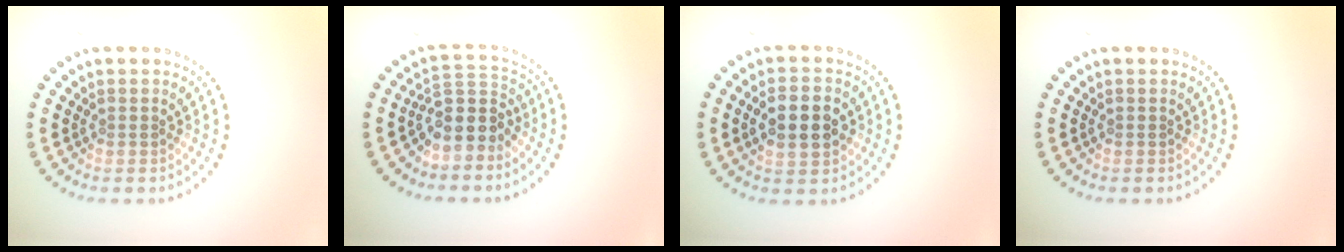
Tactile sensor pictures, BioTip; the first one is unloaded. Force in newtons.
{"total": 3.4, "press": 2.6, "slide": 2.1}
{"total": 4.6, "press": 4.6, "slide": 0.1}
{"total": 0.0}